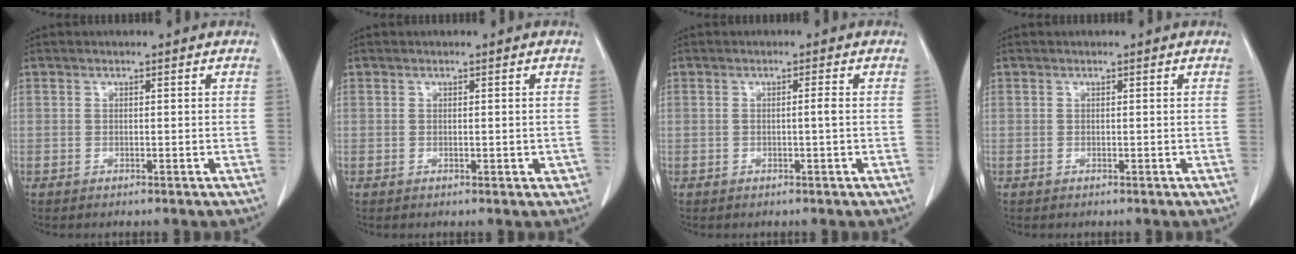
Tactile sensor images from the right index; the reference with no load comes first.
{"total": 1.6, "force": [-0.3, 0.8, 1.3], "torque": [-0.010, 0.002, -0.001]}
{"total": 1.1, "force": [-0.2, -0.2, 1.1], "torque": [-0.019, 0.001, -0.003]}
{"total": 0.0}